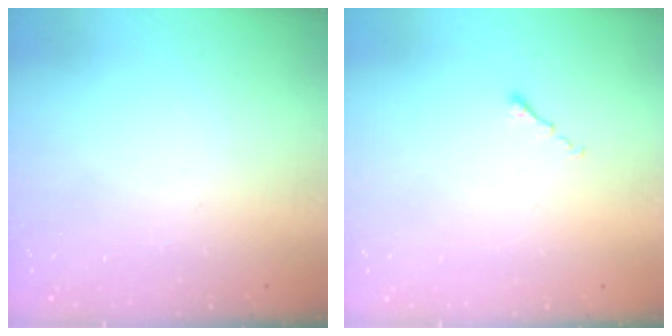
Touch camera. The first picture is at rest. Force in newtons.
{"total": 0.6, "press": 0.5, "slide": 0.2}